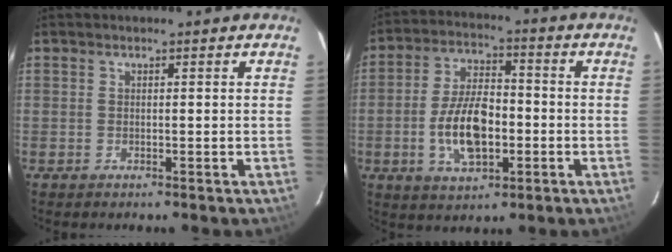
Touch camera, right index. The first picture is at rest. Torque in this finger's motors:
{"motor_torque": [1.98, -0.15, 0.45, 0.10]}